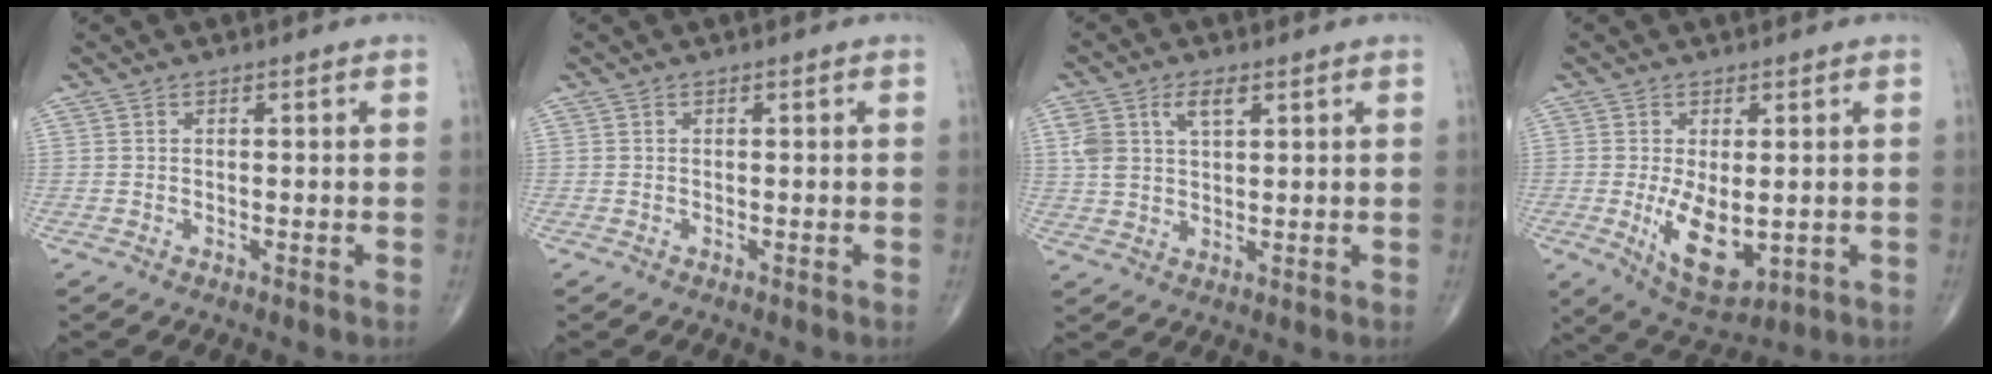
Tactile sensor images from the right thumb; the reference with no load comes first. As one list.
[{"total": 0.0}, {"total": 6.5, "force": [2.8, 3.4, 4.8], "torque": [-0.097, 0.000, 0.057]}, {"total": 9.3, "force": [-1.1, 4.6, 8.1], "torque": [-0.123, -0.023, -0.002]}]